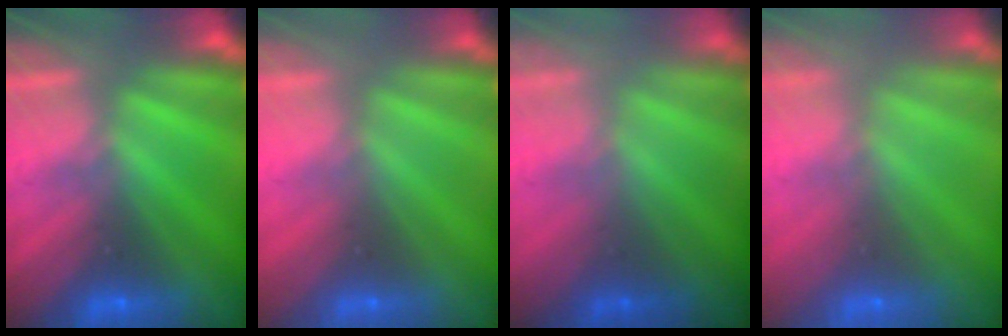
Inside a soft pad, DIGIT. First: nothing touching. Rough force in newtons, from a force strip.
{"total": 2.8}
{"total": 2.3}
{"total": 7.3}